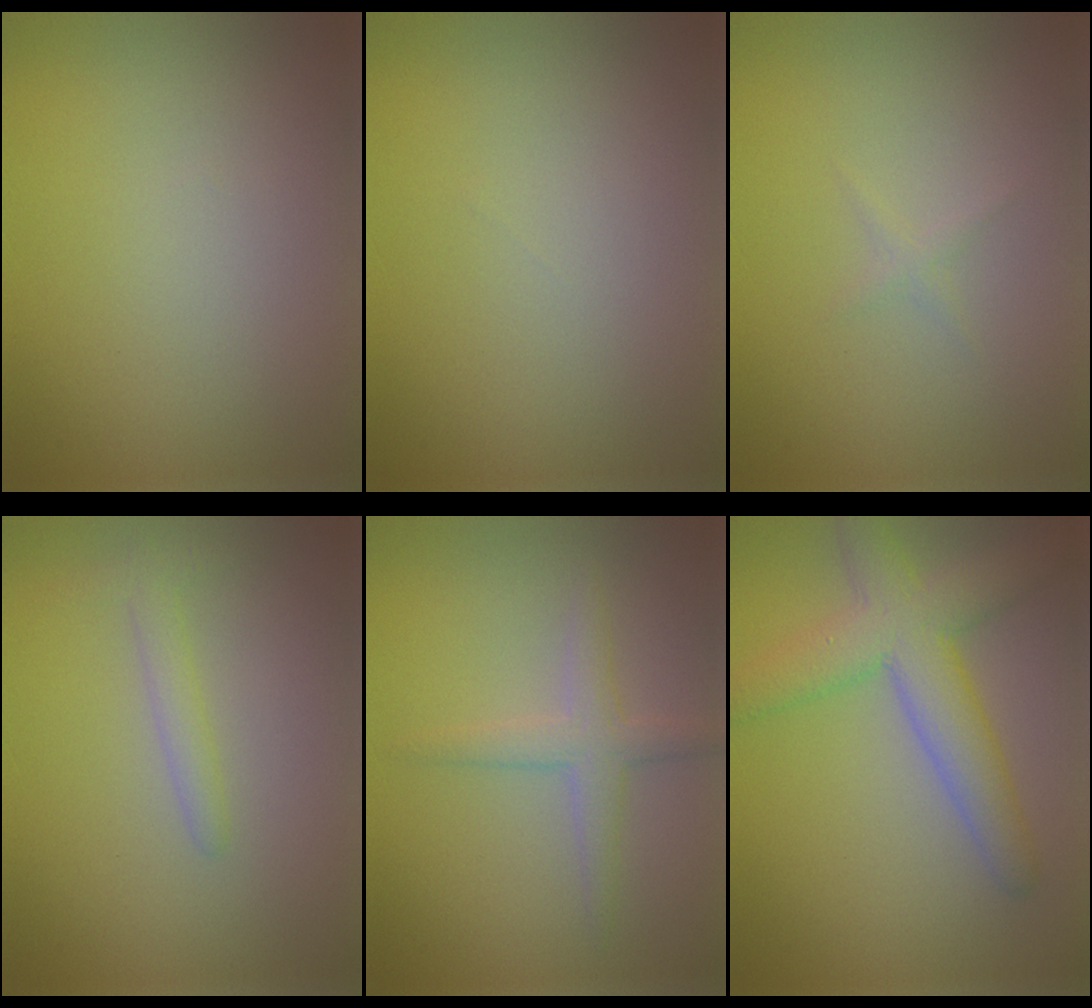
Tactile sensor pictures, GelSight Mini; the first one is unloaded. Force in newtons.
{"total": 0.0}
{"total": 0.6, "press": 0.6, "slide": 0.0}
{"total": 1.7, "press": 1.7, "slide": 0.1}
{"total": 2.4, "press": 2.4, "slide": 0.2}
{"total": 6.3, "press": 6.3, "slide": 0.2}